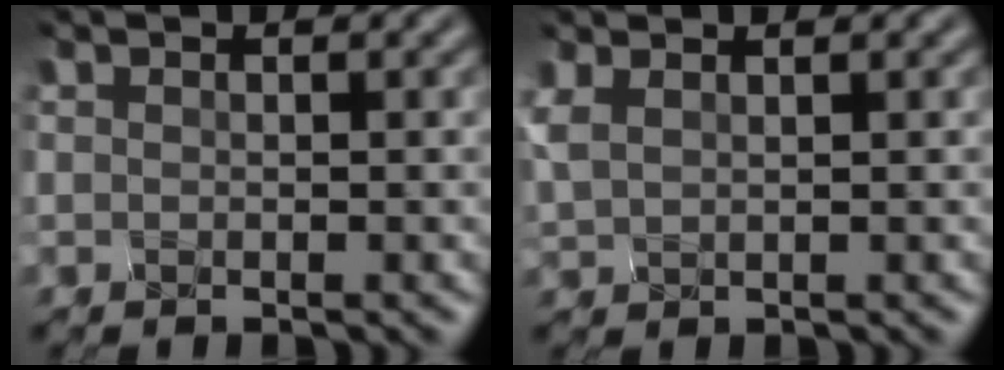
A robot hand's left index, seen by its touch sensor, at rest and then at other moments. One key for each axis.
{"total": 2.3, "fx": 1.3, "fy": 1.1, "fz": 1.6, "tx": -0.061, "ty": 0.018, "tz": 0.029}